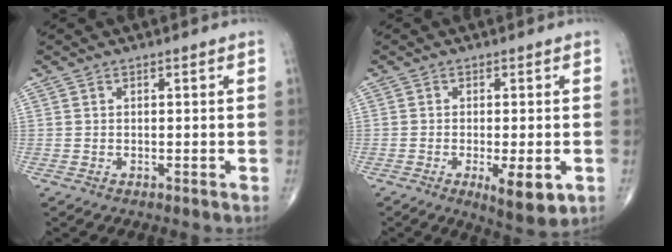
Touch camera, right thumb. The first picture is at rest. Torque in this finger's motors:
{"motor_torque": [-0.11, 0.29, 0.21, 0.15, 0.17]}